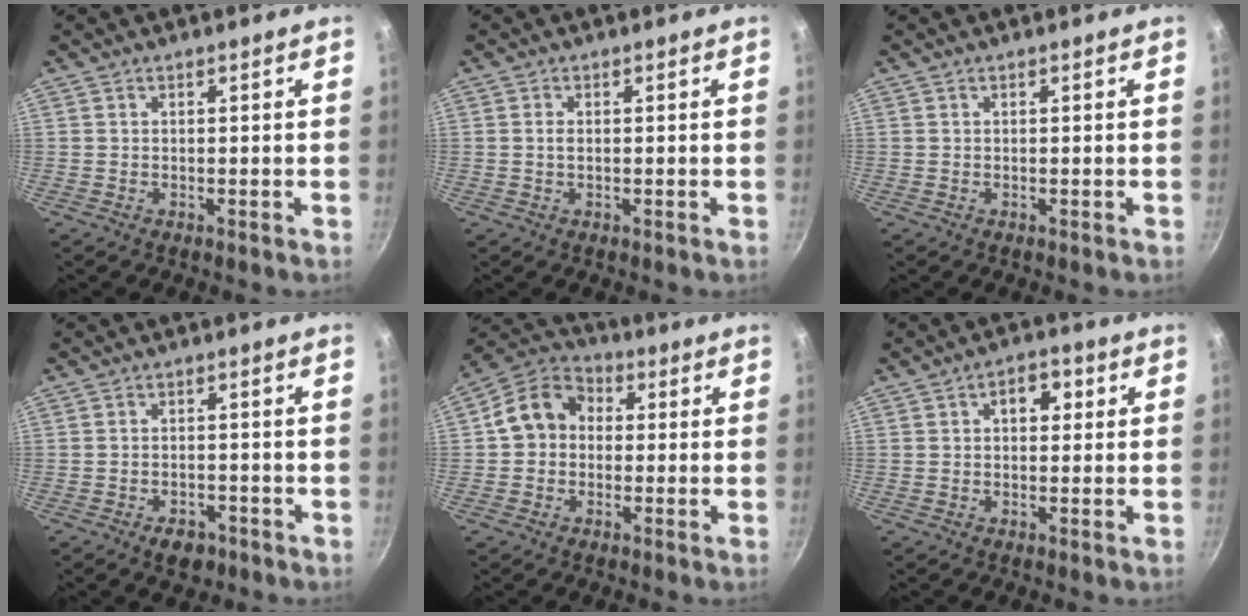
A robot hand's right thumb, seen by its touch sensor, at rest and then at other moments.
{"total": 3.1, "force": [0.1, 1.9, 2.4], "torque": [-0.048, 0.001, 0.000]}
{"total": 0.0}
{"total": 4.2, "force": [-2.6, 2.4, 2.2], "torque": [-0.024, 0.011, -0.036]}
{"total": 10.3, "force": [0.4, 8.6, 5.7], "torque": [-0.085, 0.032, -0.010]}
{"total": 4.9, "force": [1.2, 3.1, 3.6], "torque": [-0.034, 0.011, 0.012]}